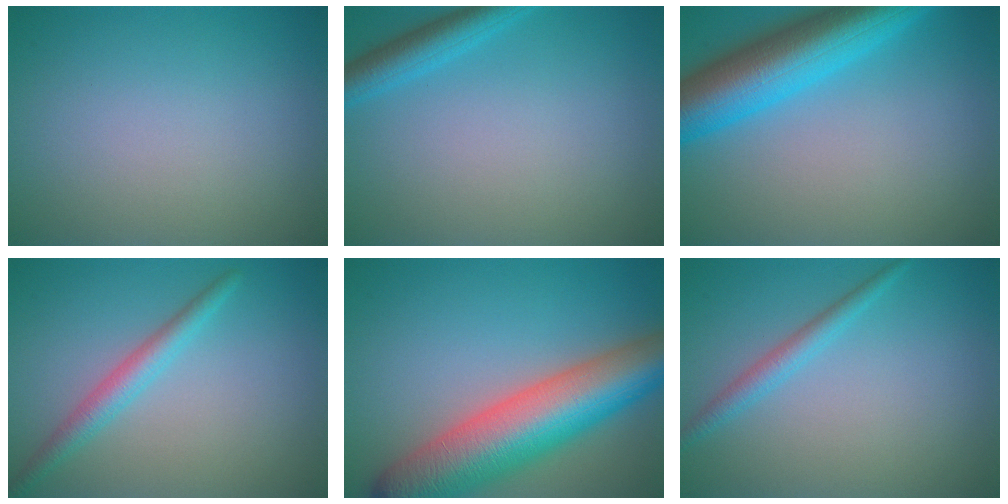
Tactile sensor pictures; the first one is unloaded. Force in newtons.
{"total": 3.1, "press": 3.1, "slide": 0.2}
{"total": 9.6, "press": 9.6, "slide": 0.5}
{"total": 2.5, "press": 2.5, "slide": 0.1}
{"total": 11.5, "press": 11.5, "slide": 0.4}
{"total": 1.9, "press": 1.9, "slide": 0.1}